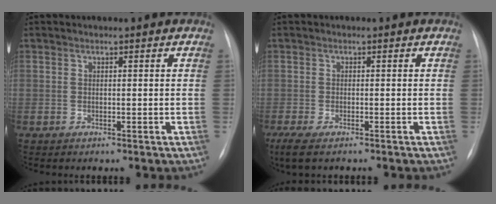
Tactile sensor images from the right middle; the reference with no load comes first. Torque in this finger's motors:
{"motor_torque": [0.27, -0.36, 0.12, 0.03]}